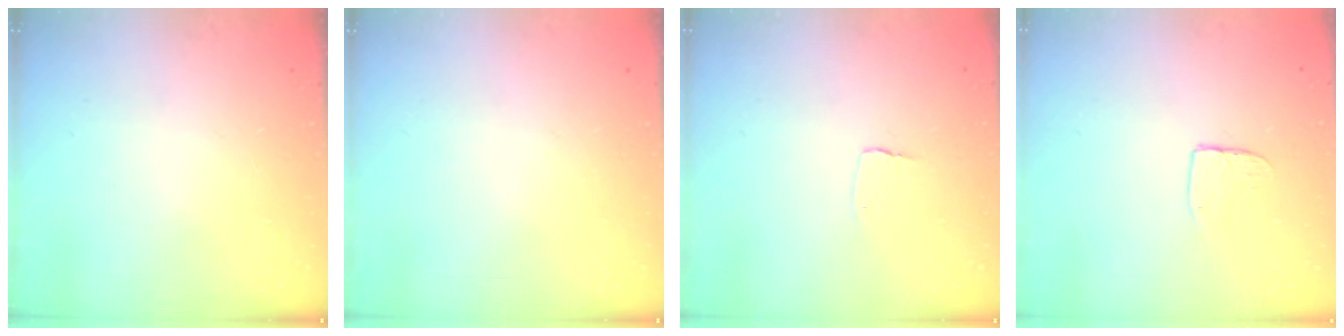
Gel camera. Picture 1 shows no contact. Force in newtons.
{"total": 0.0}
{"total": 2.7, "press": 2.7, "slide": 0.2}
{"total": 5.4, "press": 5.4, "slide": 0.4}